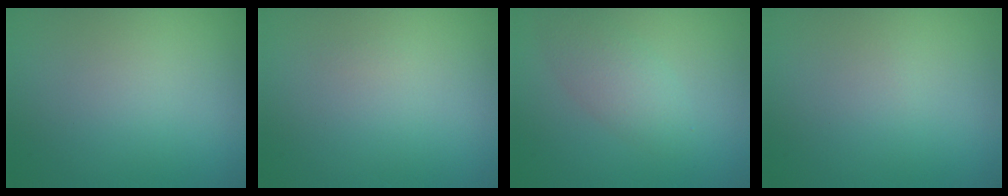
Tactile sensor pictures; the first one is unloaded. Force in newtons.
{"total": 0.0}
{"total": 2.7, "press": 2.7, "slide": 0.1}
{"total": 0.0}